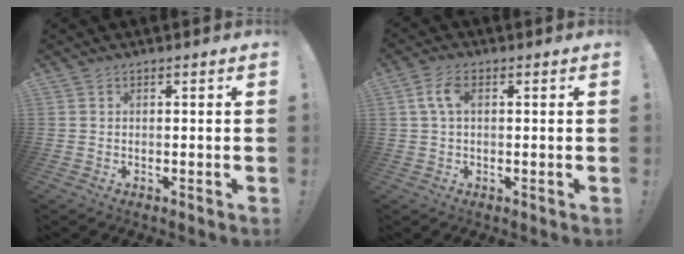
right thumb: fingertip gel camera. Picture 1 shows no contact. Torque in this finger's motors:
{"motor_torque": [0.07, 0.12, -0.03, 0.09, 0.09]}